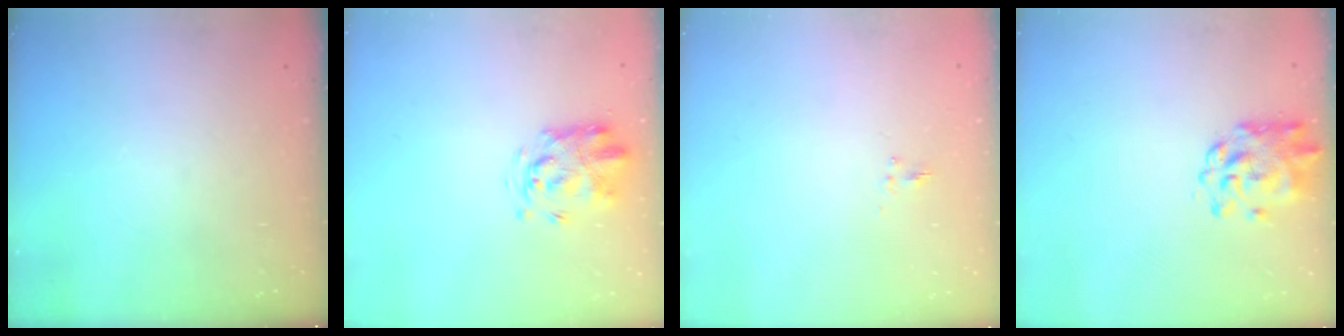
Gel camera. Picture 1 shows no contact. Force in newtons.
{"total": 3.1, "press": 3.0, "slide": 0.8}
{"total": 1.0, "press": 0.8, "slide": 0.6}
{"total": 2.8, "press": 2.6, "slide": 0.8}